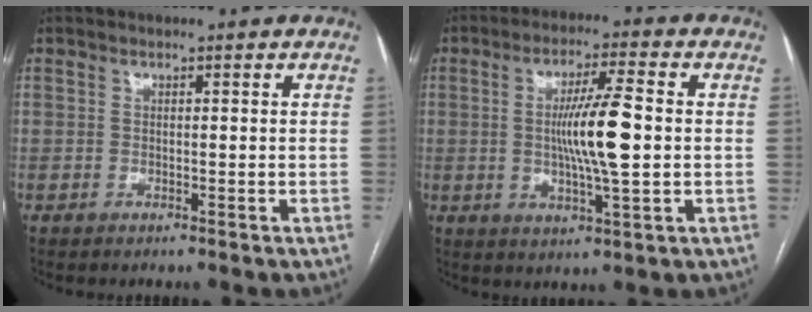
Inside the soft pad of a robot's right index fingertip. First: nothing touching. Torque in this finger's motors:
{"motor_torque": [0.97, 0.03, 0.54, 0.20]}